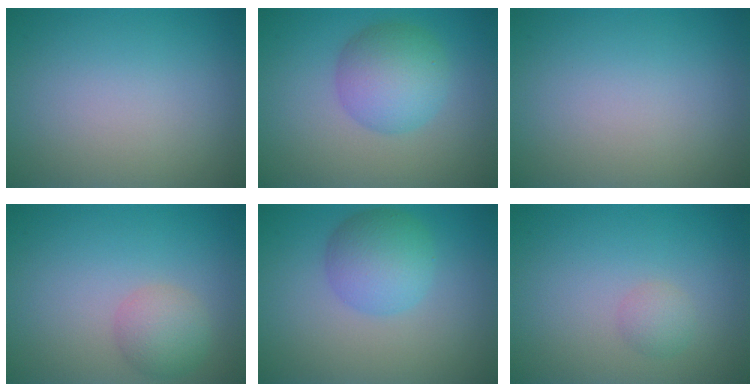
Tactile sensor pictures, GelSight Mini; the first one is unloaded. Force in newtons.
{"total": 5.0, "press": 5.0, "slide": 0.2}
{"total": 0.0}
{"total": 2.7, "press": 2.7, "slide": 0.1}
{"total": 4.3, "press": 4.3, "slide": 0.0}
{"total": 1.3, "press": 1.3, "slide": 0.0}